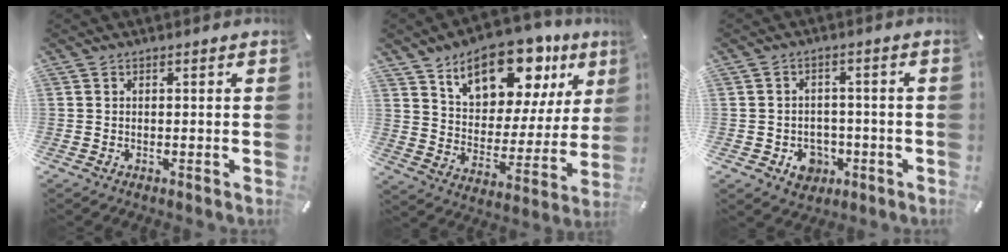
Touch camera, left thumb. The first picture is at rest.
{"total": 18.3, "force": [12.4, 10.0, 8.9], "torque": [-0.131, -0.087, 0.214]}
{"total": 6.1, "force": [-2.2, 5.2, 2.2], "torque": [-0.027, 0.011, -0.037]}